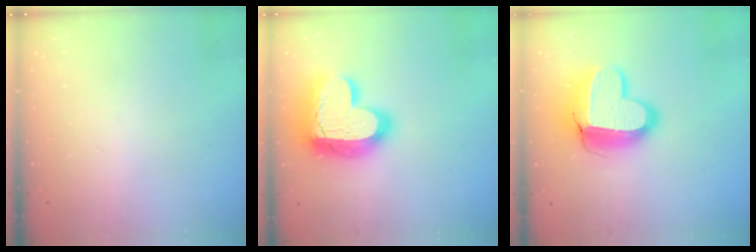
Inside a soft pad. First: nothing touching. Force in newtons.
{"total": 23.6, "press": 23.5, "slide": 2.0}
{"total": 17.3, "press": 17.2, "slide": 1.3}